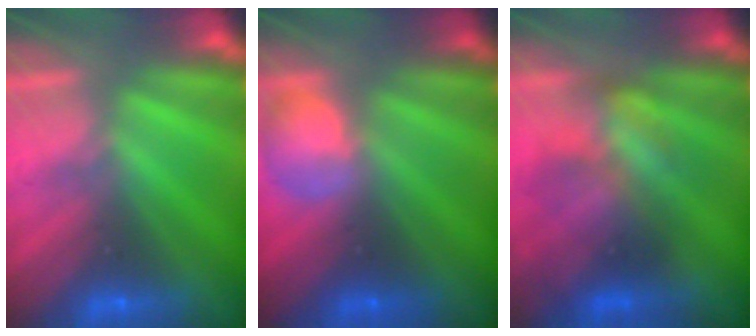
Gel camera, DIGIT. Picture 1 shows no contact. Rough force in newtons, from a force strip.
{"total": 2.4}
{"total": 4.6}